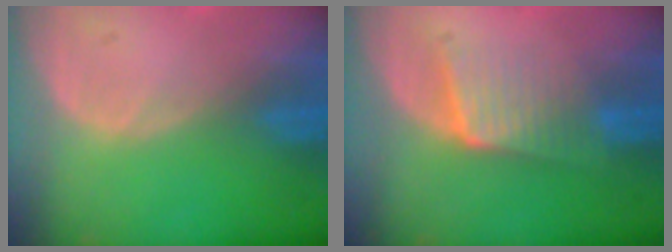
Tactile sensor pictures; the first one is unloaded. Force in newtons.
{"total": 6.6, "press": 5.8, "slide": 3.1}